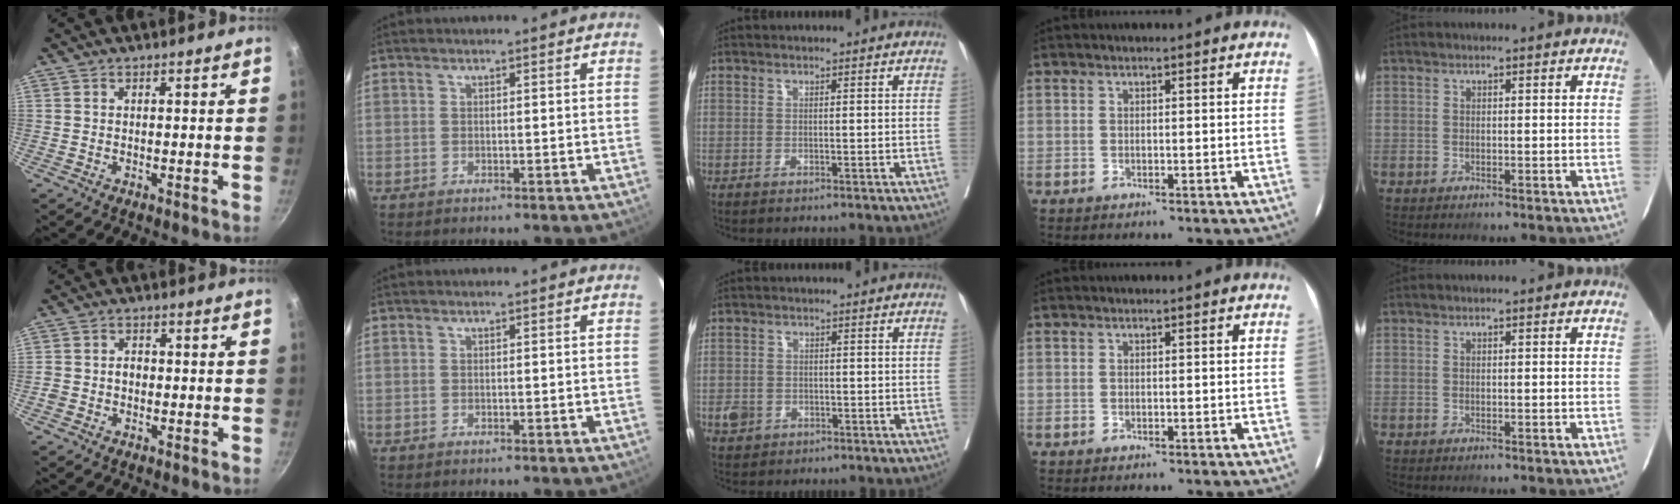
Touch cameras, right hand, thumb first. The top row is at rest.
{"thumb": {"total": 2.8, "force": [-0.4, 2.3, 1.7], "torque": [-0.023, 0.013, -0.008]}, "middle": {"total": 2.4, "force": [-1.1, 2.0, 0.9], "torque": [-0.016, 0.005, -0.013]}}